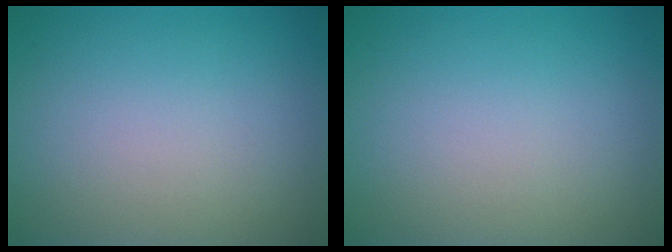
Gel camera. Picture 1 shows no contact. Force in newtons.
{"total": 0.0}